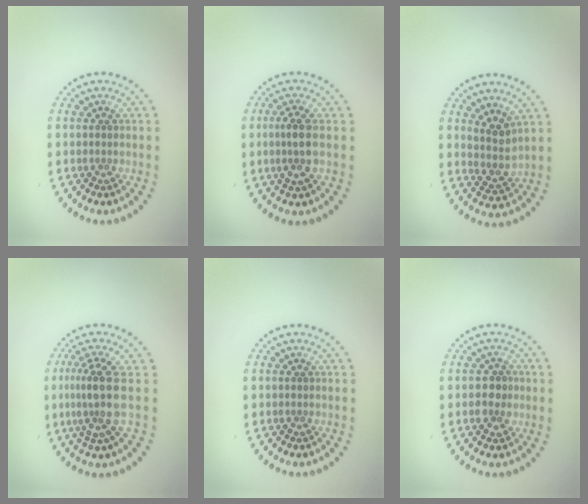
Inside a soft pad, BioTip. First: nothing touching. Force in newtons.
{"total": 2.5, "press": 2.3, "slide": 0.9}
{"total": 2.4, "press": 1.8, "slide": 1.5}
{"total": 3.9, "press": 2.9, "slide": 2.6}
{"total": 0.0}
{"total": 2.1, "press": 2.1, "slide": 0.4}